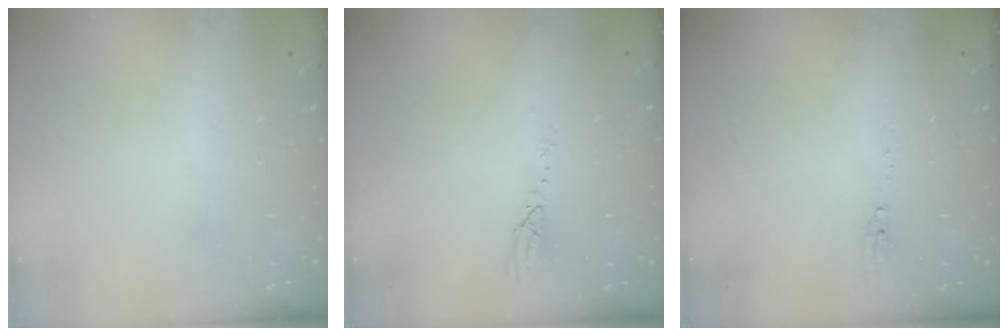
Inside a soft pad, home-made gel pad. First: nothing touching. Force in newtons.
{"total": 3.7, "press": 3.7, "slide": 0.1}
{"total": 5.2, "press": 5.2, "slide": 0.5}